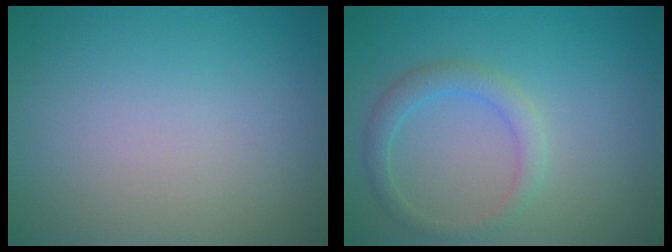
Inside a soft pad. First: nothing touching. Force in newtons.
{"total": 2.2, "press": 2.2, "slide": 0.1}